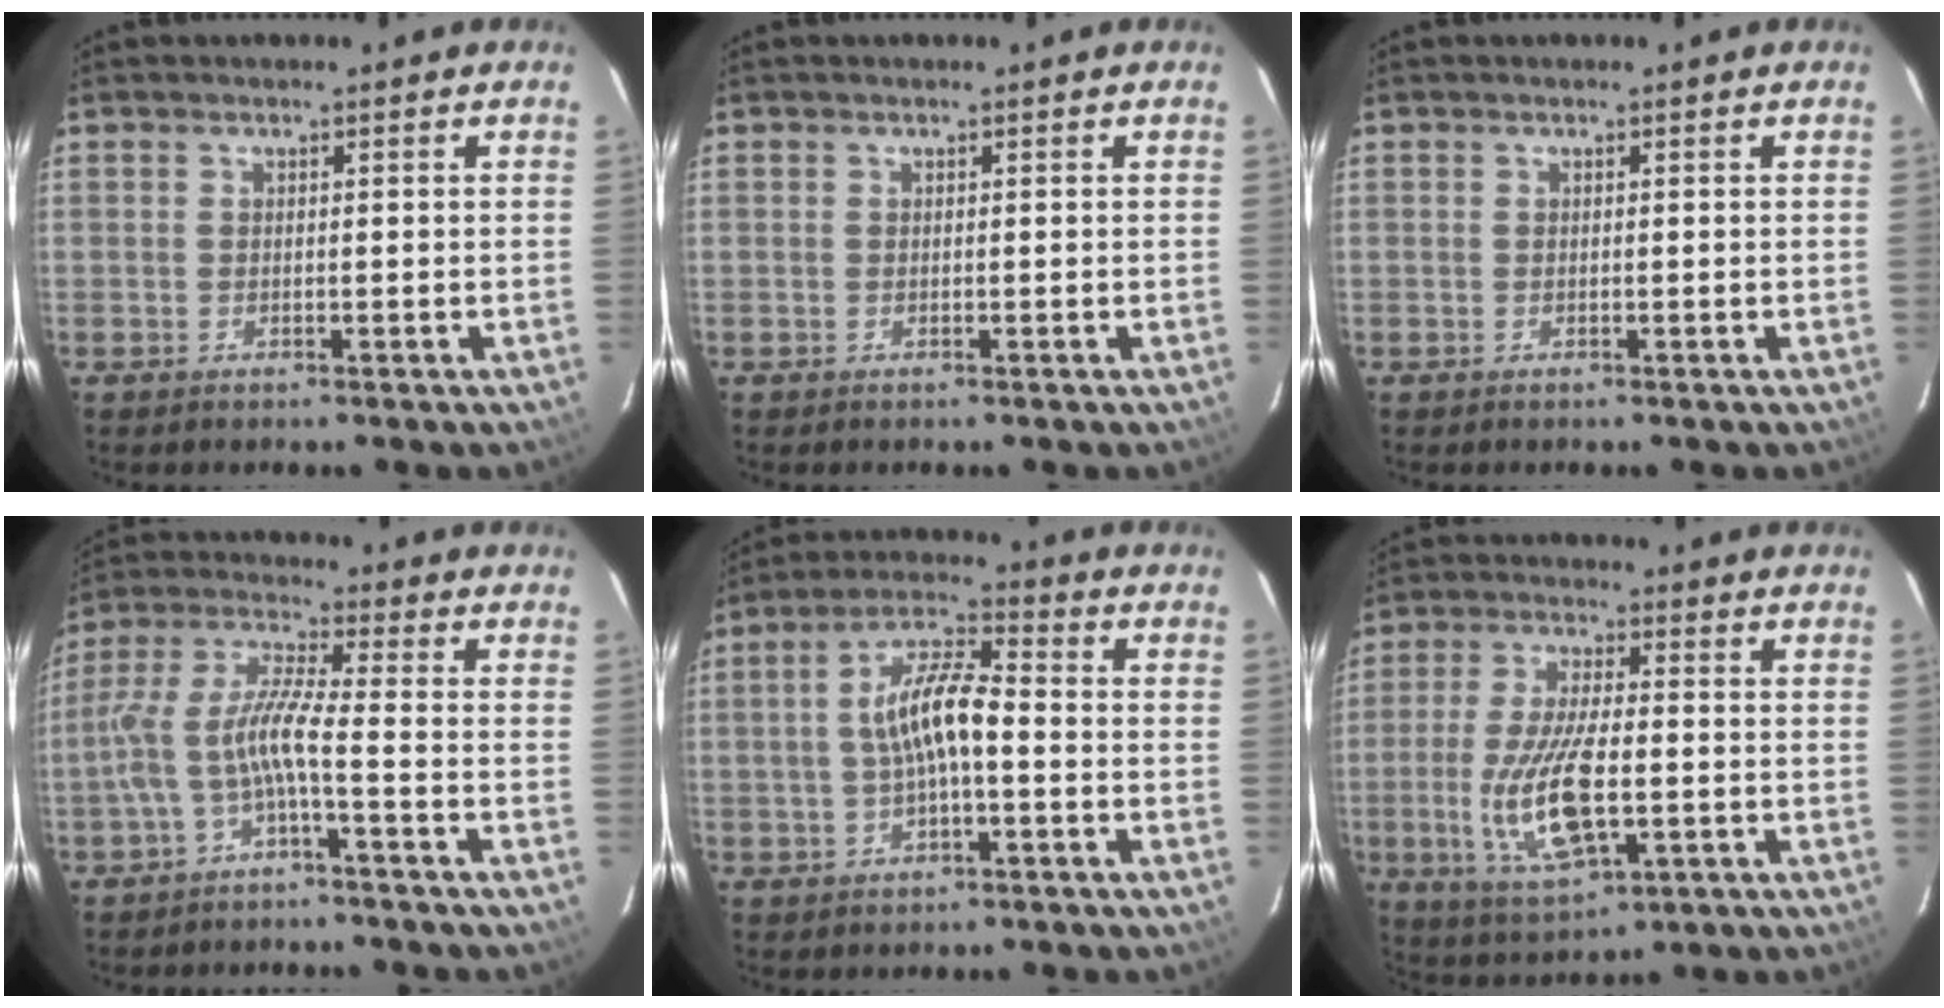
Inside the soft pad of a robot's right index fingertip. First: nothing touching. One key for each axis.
{"total": 0.0}
{"total": 0.0}
{"total": 8.0, "fx": -3.2, "fy": 0.3, "fz": 7.4, "tx": -0.176, "ty": 0.012, "tz": -0.060}
{"total": 9.0, "fx": -1.1, "fy": 2.6, "fz": 8.6, "tx": -0.167, "ty": 0.018, "tz": -0.019}
{"total": 14.2, "fx": -2.8, "fy": 5.1, "fz": 13.0, "tx": -0.265, "ty": -0.014, "tz": -0.045}